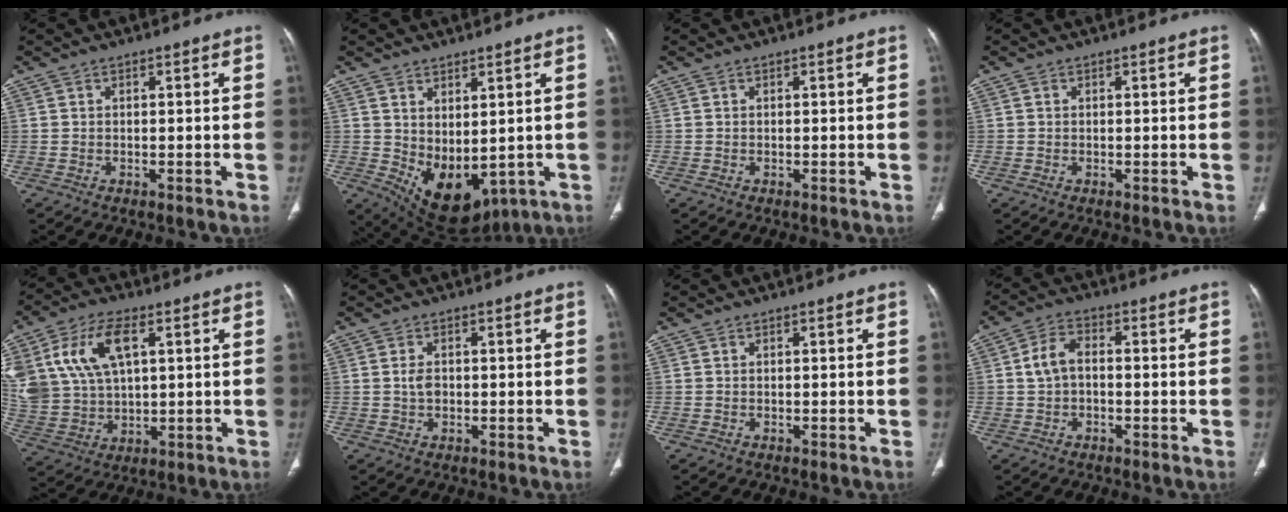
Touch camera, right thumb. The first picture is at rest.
{"total": 11.3, "force": [-0.4, 6.4, 9.3], "torque": [-0.131, -0.017, 0.030]}
{"total": 0.0}
{"total": 0.0}
{"total": 17.2, "force": [6.0, 10.1, 12.6], "torque": [-0.260, -0.005, 0.124]}
{"total": 2.4, "force": [0.0, 1.6, 1.8], "torque": [-0.033, 0.002, 0.001]}
{"total": 0.0}
{"total": 5.3, "force": [-0.2, 3.6, 3.9], "torque": [-0.073, 0.018, -0.012]}